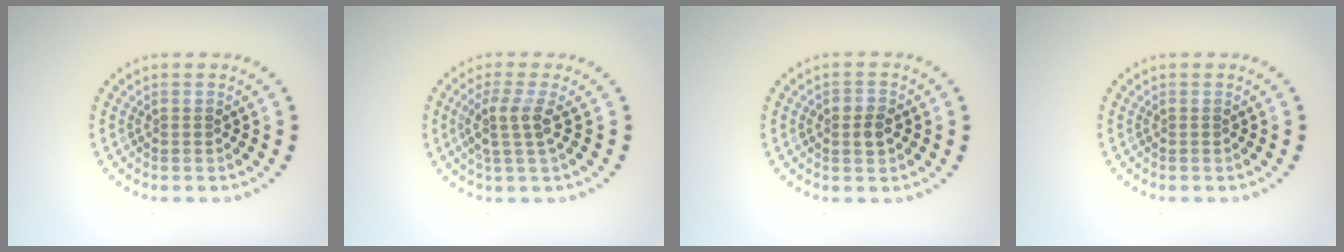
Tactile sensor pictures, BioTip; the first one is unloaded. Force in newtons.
{"total": 2.6, "press": 2.0, "slide": 1.6}
{"total": 1.9, "press": 1.9, "slide": 0.0}
{"total": 0.0}